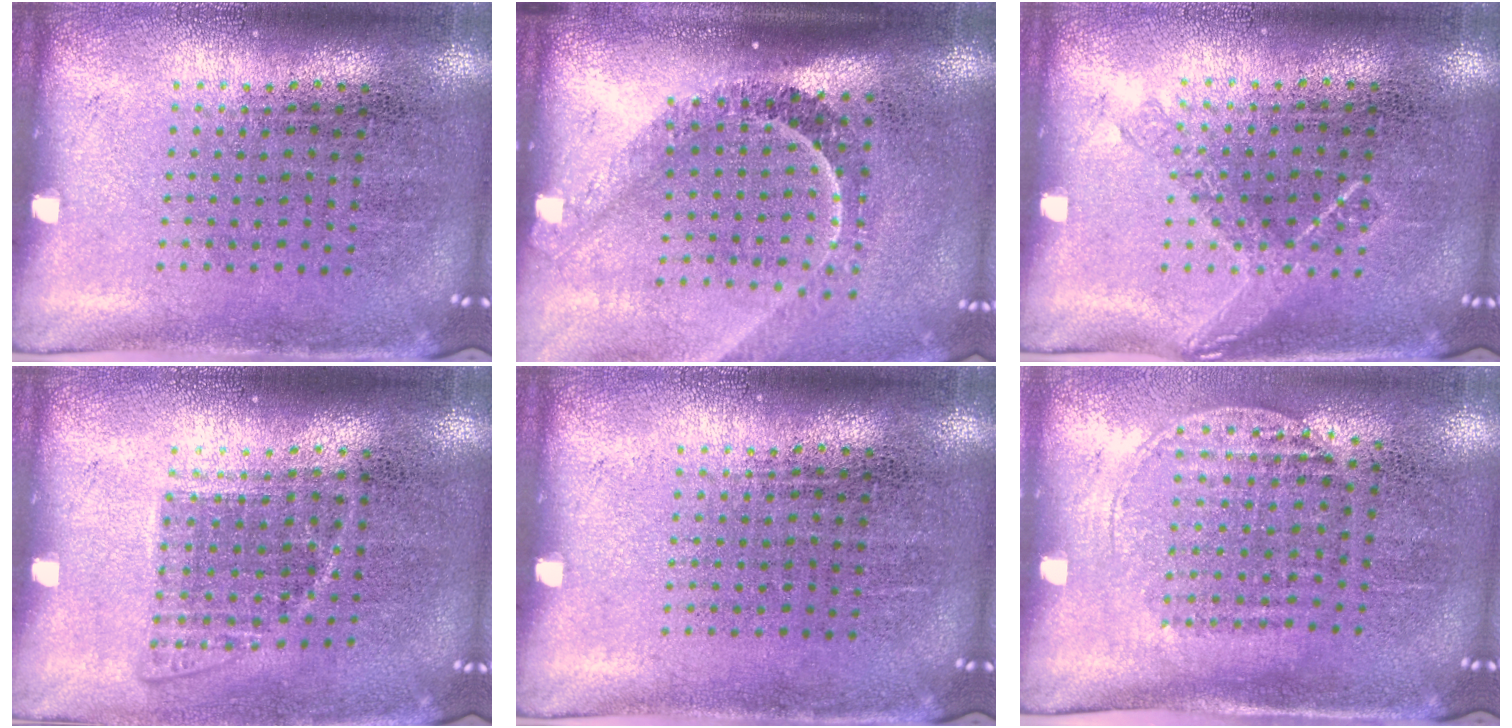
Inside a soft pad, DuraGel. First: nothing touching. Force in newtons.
{"total": 2.2, "press": 1.6, "slide": 1.5}
{"total": 0.8, "press": 0.8, "slide": 0.3}
{"total": 1.0, "press": 0.9, "slide": 0.4}
{"total": 0.0}
{"total": 1.4, "press": 1.2, "slide": 0.7}